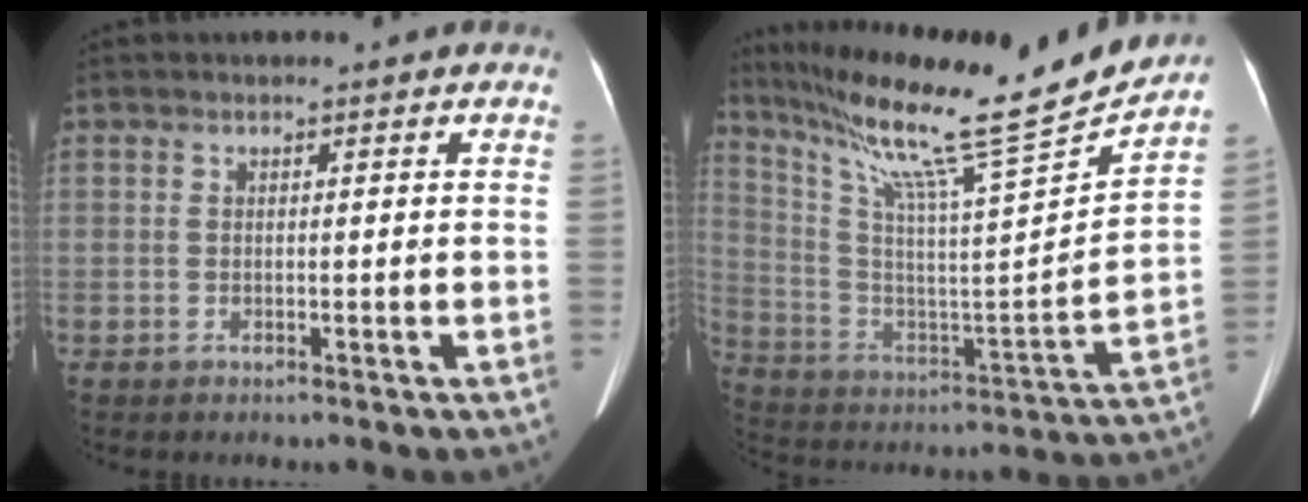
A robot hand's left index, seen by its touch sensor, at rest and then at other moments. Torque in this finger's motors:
{"motor_torque": [-0.03, -1.81, 0.46, 0.17]}